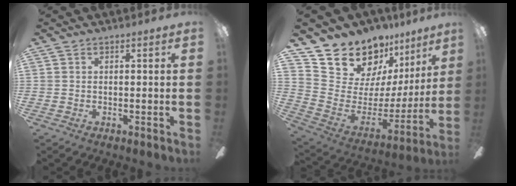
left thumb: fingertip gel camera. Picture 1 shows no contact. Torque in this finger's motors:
{"motor_torque": [0.54, 0.61, 1.08, -1.69, 0.21]}